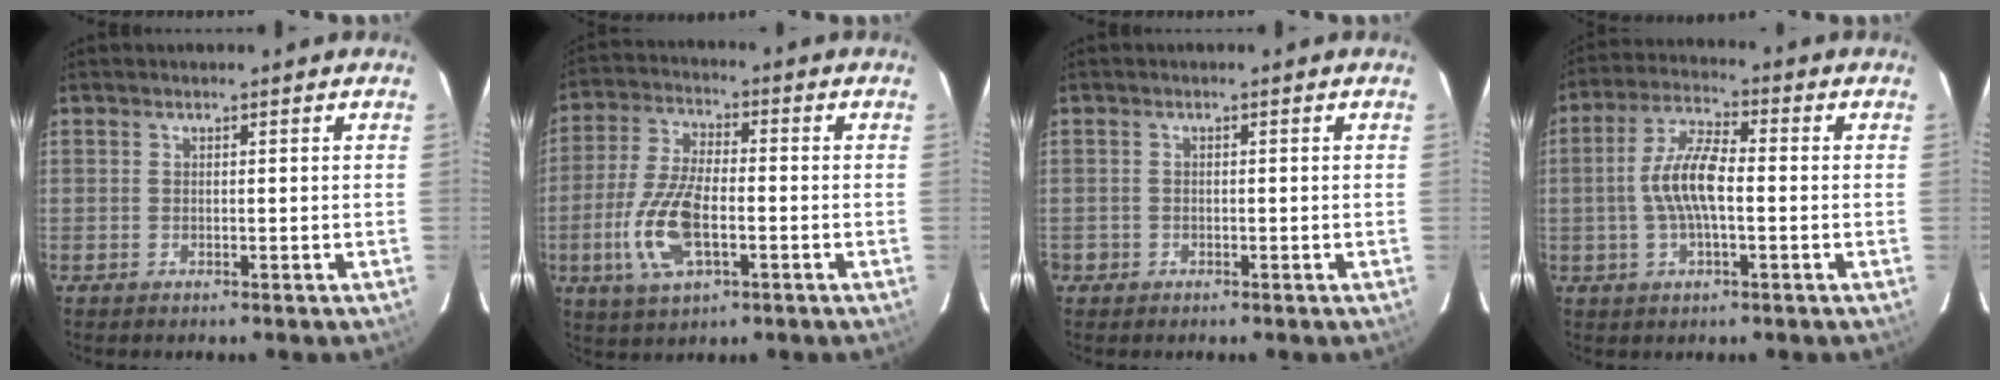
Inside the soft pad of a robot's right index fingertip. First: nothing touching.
{"total": 12.2, "force": [-3.6, 5.2, 10.4], "torque": [-0.227, -0.003, -0.068]}
{"total": 1.3, "force": [-0.7, 1.0, 0.0], "torque": [-0.003, 0.002, -0.010]}
{"total": 8.9, "force": [-1.0, 3.0, 8.4], "torque": [-0.169, 0.011, -0.021]}